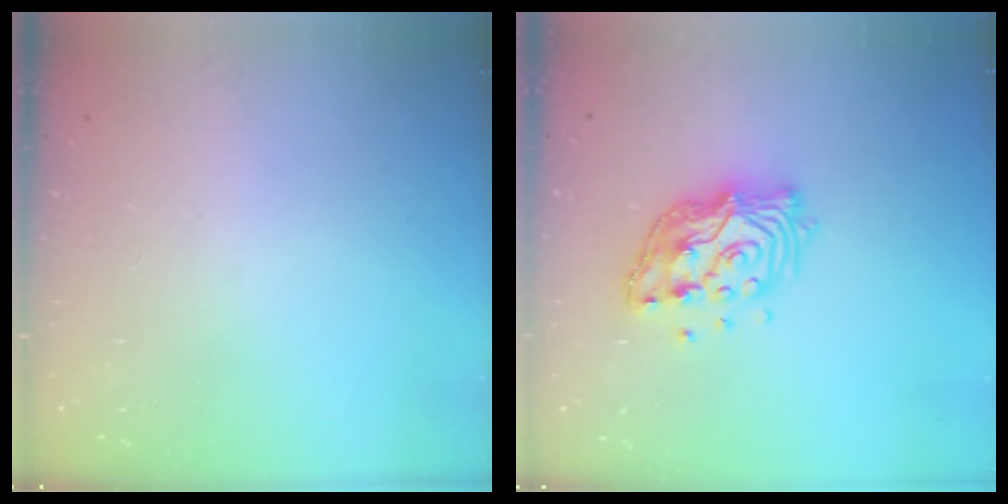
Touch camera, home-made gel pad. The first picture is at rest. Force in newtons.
{"total": 13.5, "press": 13.5, "slide": 1.2}